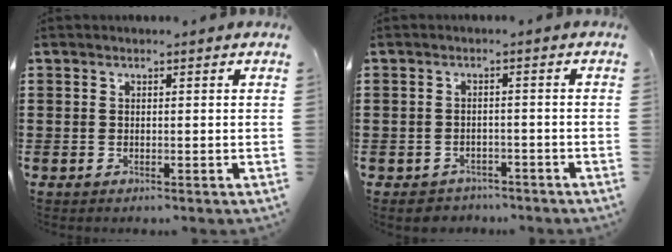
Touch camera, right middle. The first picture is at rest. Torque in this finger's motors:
{"motor_torque": [0.93, -0.40, 0.04, 0.04]}